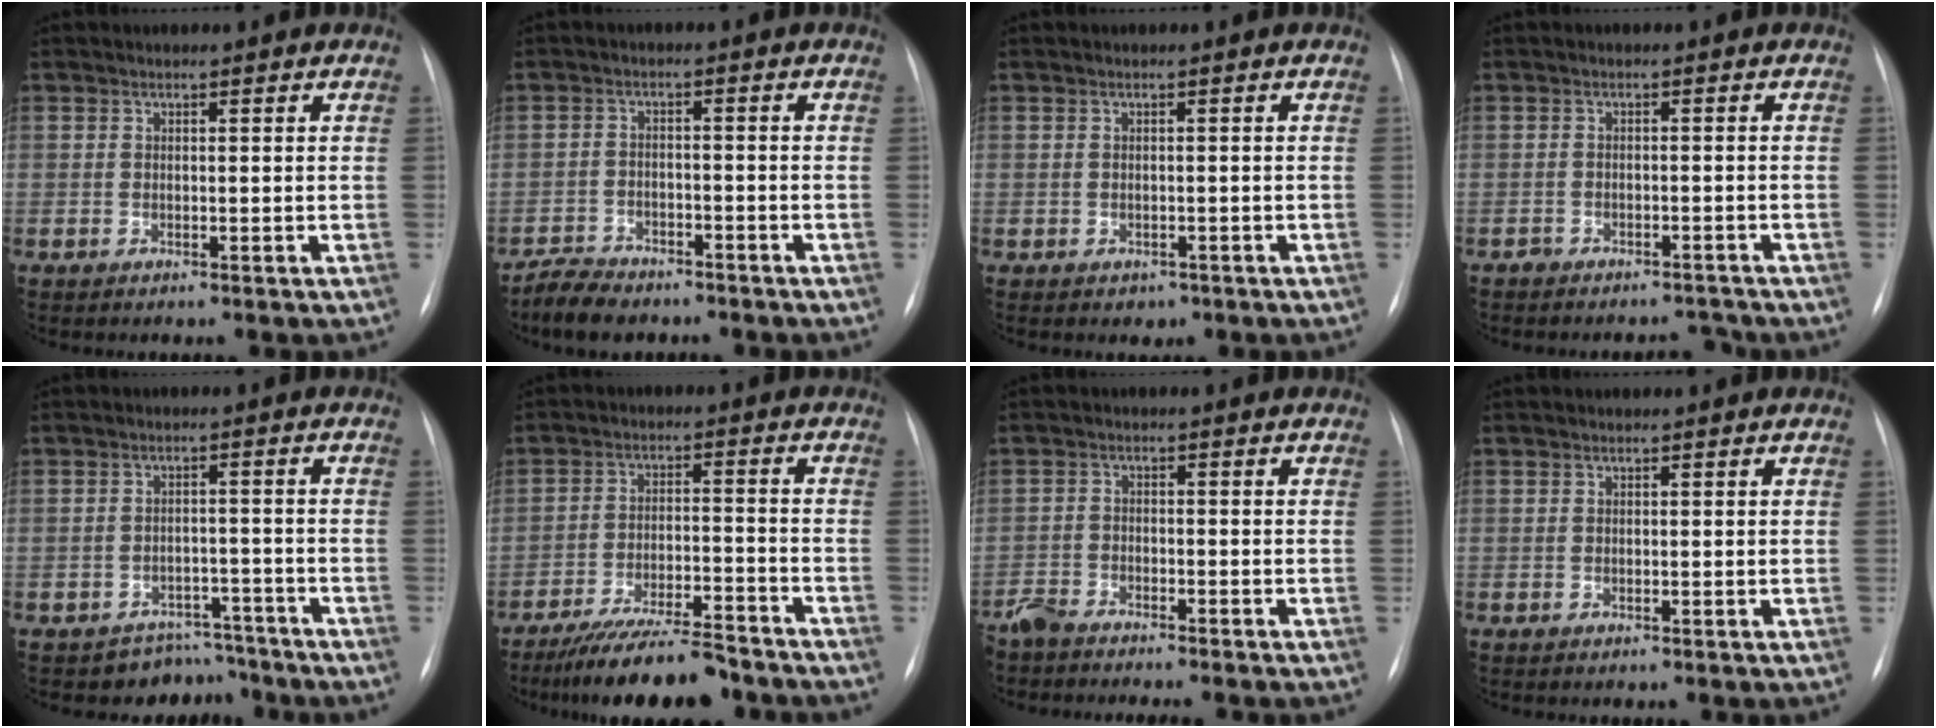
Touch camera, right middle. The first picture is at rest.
{"total": 5.3, "force": [-4.7, 1.9, 1.5], "torque": [-0.032, -0.008, -0.084]}
{"total": 1.6, "force": [-0.8, 1.3, 0.4], "torque": [-0.005, 0.003, -0.004]}
{"total": 3.1, "force": [-2.9, 1.0, -0.5], "torque": [0.016, 0.001, -0.044]}
{"total": 5.6, "force": [-4.8, 2.6, -1.2], "torque": [0.030, 0.035, -0.069]}
{"total": 13.0, "force": [-11.5, 1.6, 5.8], "torque": [-0.086, -0.001, -0.181]}
{"total": 7.1, "force": [-6.6, 0.8, 2.3], "torque": [-0.024, -0.010, -0.107]}
{"total": 0.0}